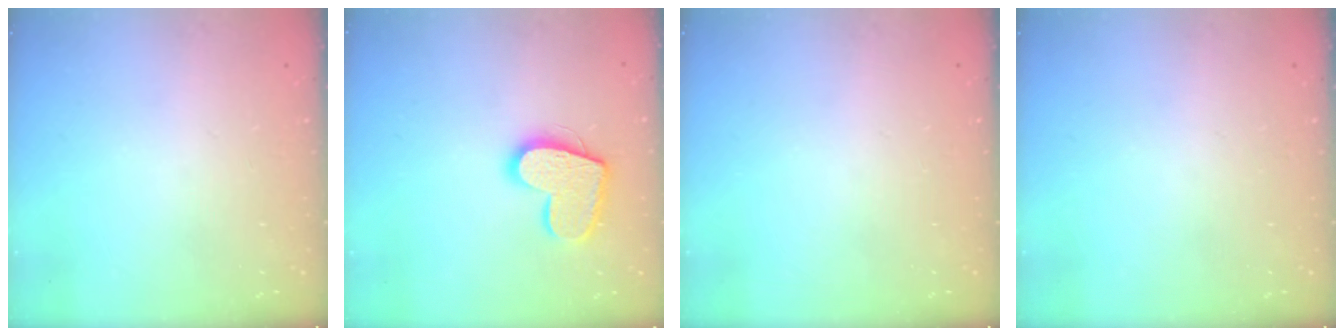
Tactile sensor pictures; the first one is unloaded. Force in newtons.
{"total": 14.3, "press": 14.3, "slide": 1.1}
{"total": 0.0}
{"total": 0.0}